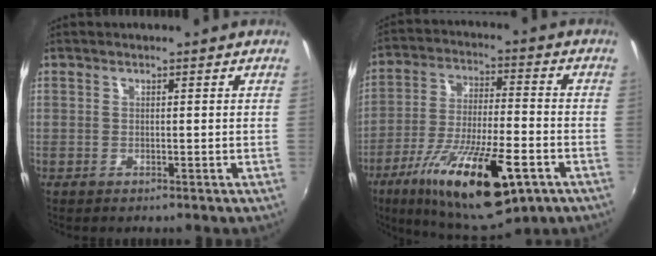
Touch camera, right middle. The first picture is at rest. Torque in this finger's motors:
{"motor_torque": [1.87, -0.27, 0.42, 0.21]}